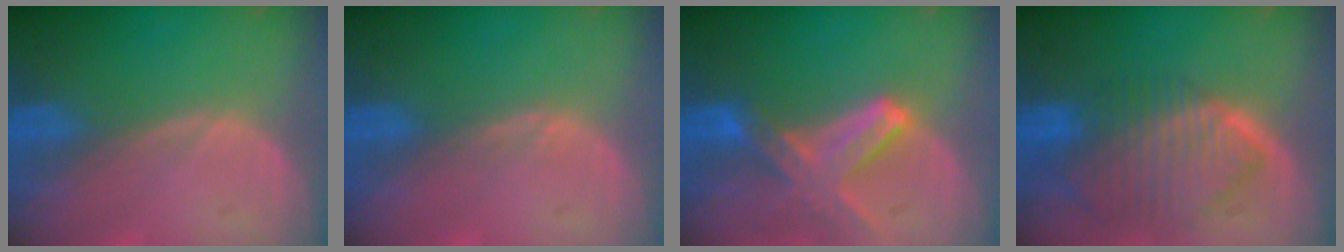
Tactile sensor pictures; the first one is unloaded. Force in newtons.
{"total": 0.7, "press": 0.7, "slide": 0.1}
{"total": 7.8, "press": 6.9, "slide": 3.6}
{"total": 10.0, "press": 8.5, "slide": 5.2}